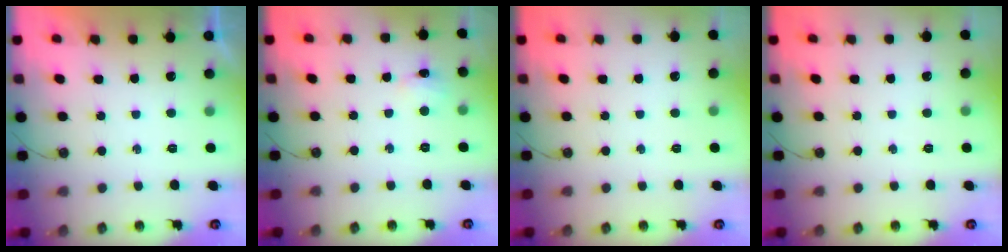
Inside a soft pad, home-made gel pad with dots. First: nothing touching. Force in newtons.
{"total": 2.9, "press": 2.8, "slide": 0.6}
{"total": 0.0}
{"total": 0.0}